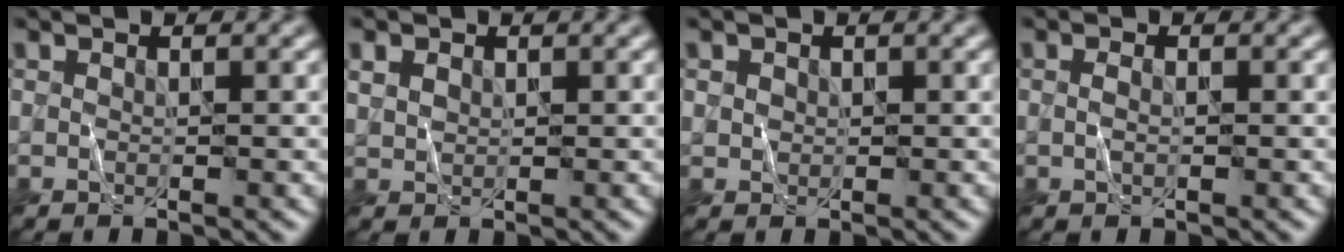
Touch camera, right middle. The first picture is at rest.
{"total": 1.6, "force": [0.7, 1.2, 0.7], "torque": [-0.018, 0.003, 0.016]}
{"total": 0.9, "force": [0.3, 0.8, 0.2], "torque": [0.001, -0.004, 0.007]}
{"total": 0.9, "force": [0.0, 0.4, 0.8], "torque": [-0.016, -0.004, 0.001]}